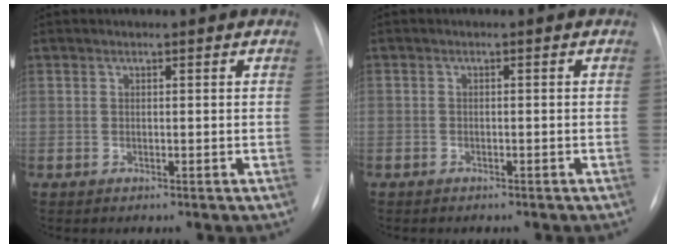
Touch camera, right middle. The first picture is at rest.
{"total": 1.5, "force": [-1.2, 0.6, 0.6], "torque": [-0.005, 0.000, -0.011]}